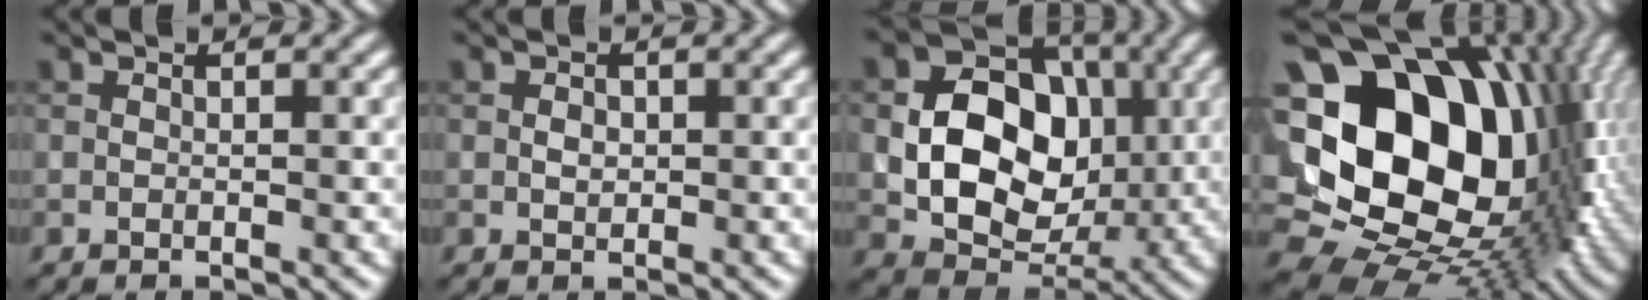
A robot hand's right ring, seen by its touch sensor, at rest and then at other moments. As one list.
[{"total": 0.9, "force": [0.1, 0.7, 0.6], "torque": [-0.011, -0.002, 0.001]}, {"total": 10.8, "force": [0.4, 8.4, 6.8], "torque": [-0.113, 0.000, 0.002]}, {"total": 21.2, "force": [2.4, 15.7, 14.1], "torque": [-0.255, 0.006, 0.067]}]